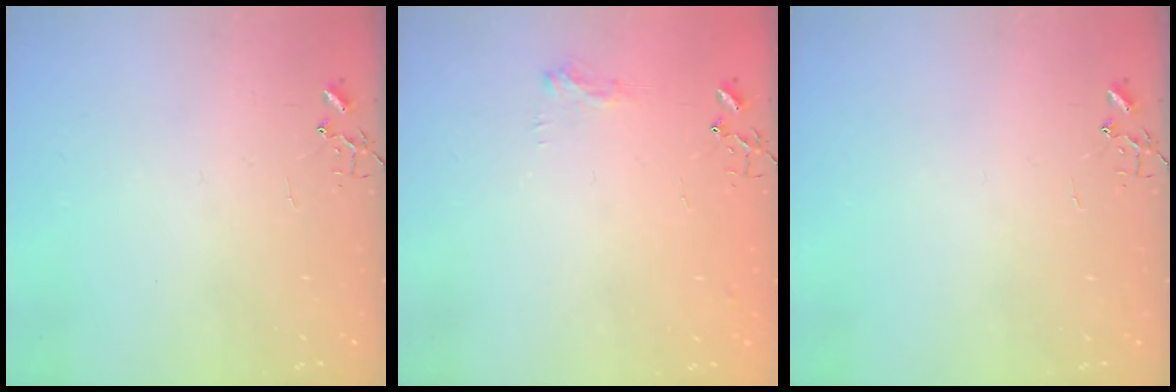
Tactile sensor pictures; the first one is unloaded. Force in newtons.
{"total": 8.7, "press": 8.7, "slide": 0.9}
{"total": 0.0}